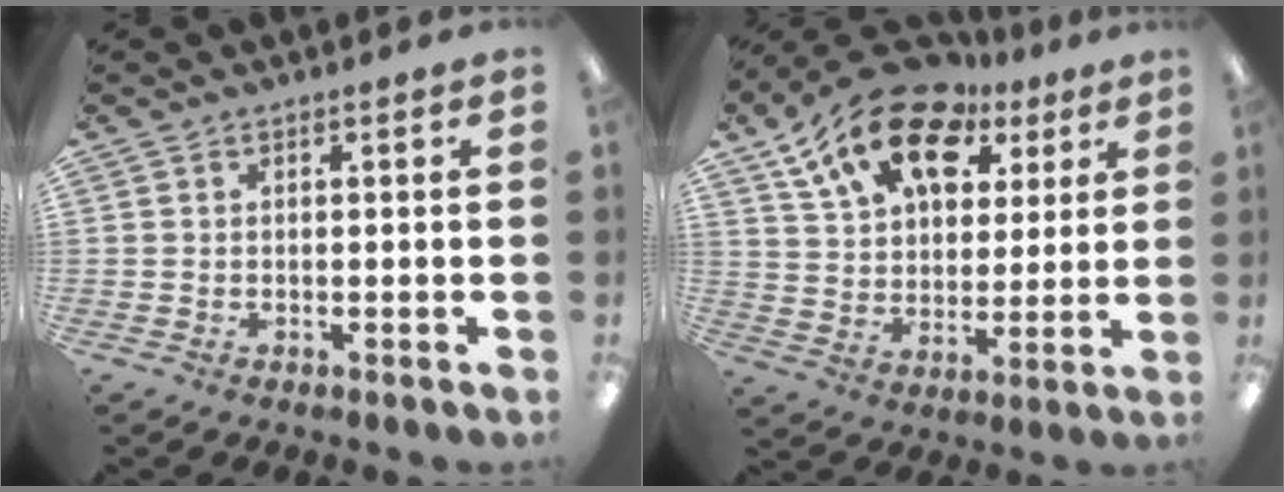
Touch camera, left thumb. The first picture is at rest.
{"total": 17.8, "force": [11.2, 10.2, 9.3], "torque": [-0.170, -0.053, 0.204]}